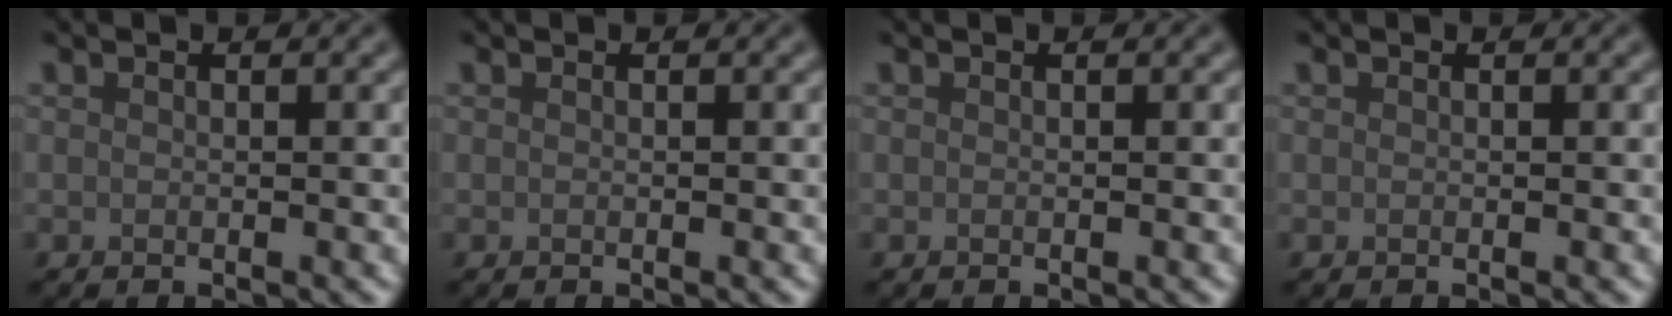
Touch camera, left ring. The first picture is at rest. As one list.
[{"total": 0.0}, {"total": 0.0}, {"total": 0.0}]